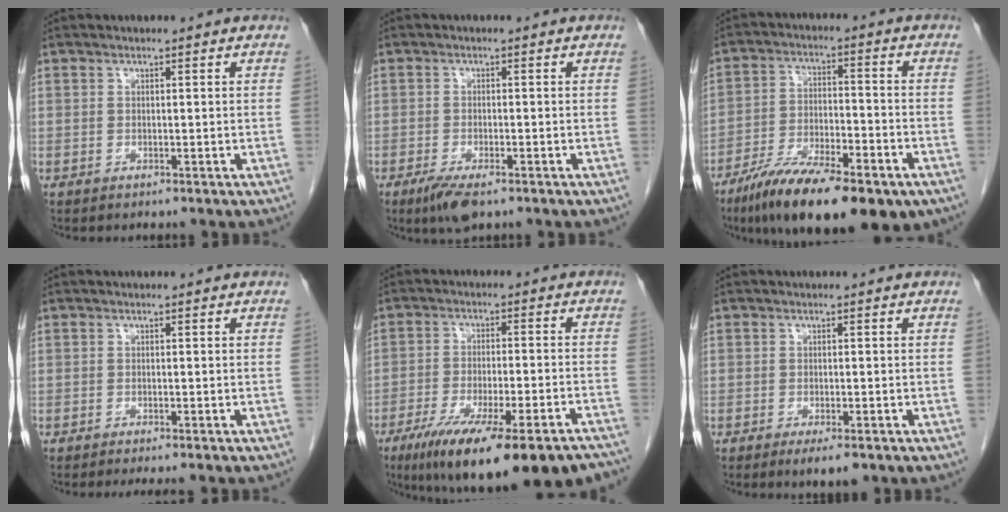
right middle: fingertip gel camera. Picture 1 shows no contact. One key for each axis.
{"total": 4.6, "fx": -3.0, "fy": 1.2, "fz": 3.3, "tx": -0.064, "ty": -0.010, "tz": -0.048}
{"total": 18.4, "fx": -12.3, "fy": 4.9, "fz": 12.8, "tx": -0.187, "ty": -0.016, "tz": -0.203}
{"total": 3.2, "fx": -2.8, "fy": 0.0, "fz": 1.6, "tx": -0.017, "ty": -0.005, "tz": -0.037}
{"total": 23.1, "fx": -17.6, "fy": 3.3, "fz": 14.6, "tx": -0.179, "ty": -0.030, "tz": -0.252}
{"total": 3.2, "fx": -2.0, "fy": 0.9, "fz": 2.4, "tx": -0.030, "ty": -0.003, "tz": -0.026}